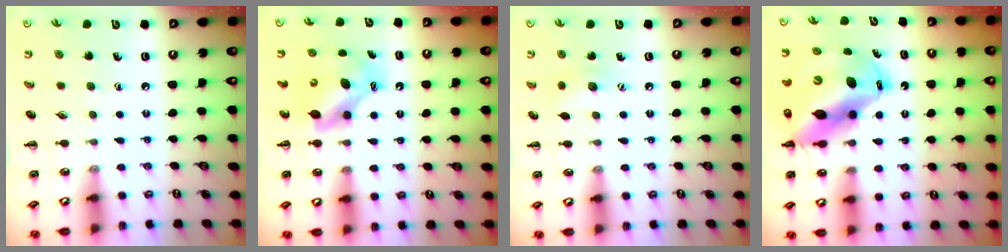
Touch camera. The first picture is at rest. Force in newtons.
{"total": 7.5, "press": 7.3, "slide": 1.4}
{"total": 7.7, "press": 7.6, "slide": 1.5}
{"total": 16.4, "press": 15.7, "slide": 4.8}